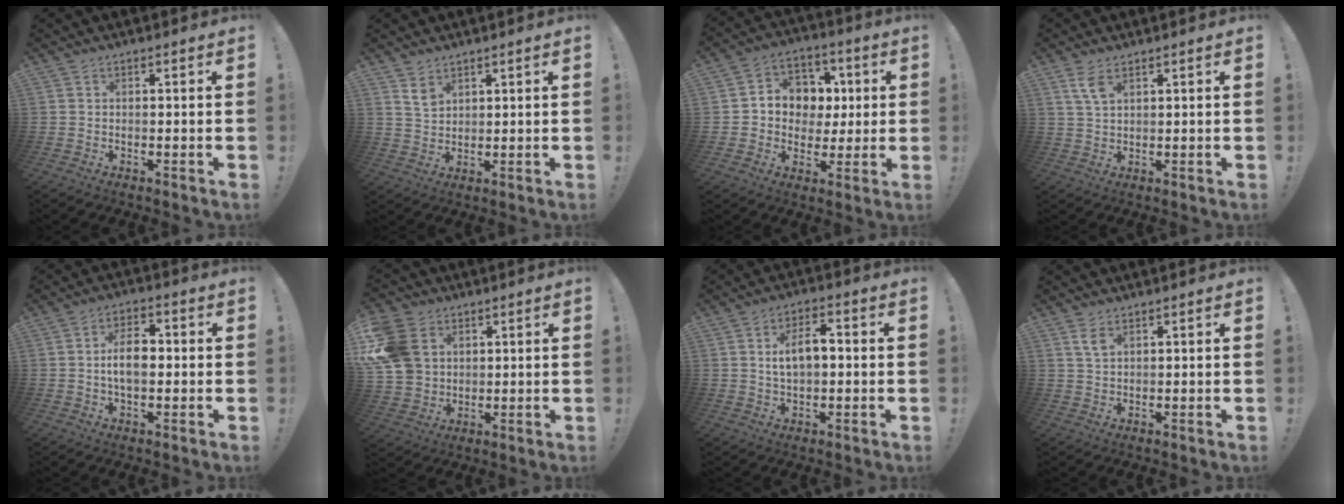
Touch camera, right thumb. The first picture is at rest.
{"total": 4.7, "force": [3.2, 3.0, 1.7], "torque": [-0.013, -0.021, 0.056]}
{"total": 10.1, "force": [0.9, 9.4, 3.5], "torque": [-0.039, -0.002, 0.026]}
{"total": 4.8, "force": [2.7, 1.8, 3.5], "torque": [-0.068, -0.006, 0.048]}
{"total": 8.4, "force": [-0.3, 4.7, 6.9], "torque": [-0.113, 0.004, -0.009]}
{"total": 14.7, "force": [4.1, 11.9, 7.7], "torque": [-0.145, -0.006, 0.086]}
{"total": 7.5, "force": [0.5, 3.8, 6.4], "torque": [-0.098, 0.010, 0.006]}
{"total": 3.4, "force": [1.8, 1.5, 2.5], "torque": [-0.046, -0.002, 0.032]}